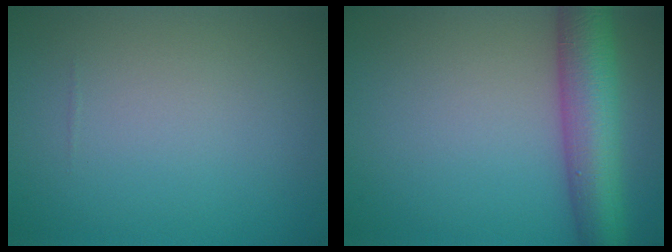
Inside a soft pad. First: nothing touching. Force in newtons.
{"total": 7.4, "press": 7.4, "slide": 0.3}